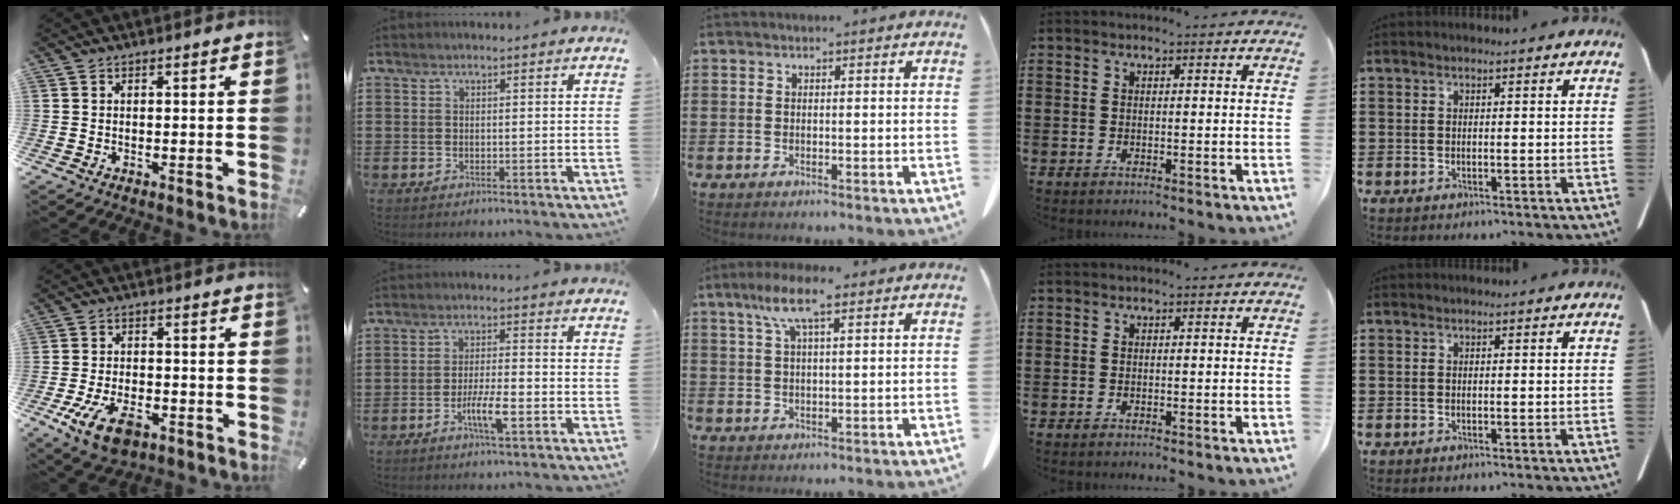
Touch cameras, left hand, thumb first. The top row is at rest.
{"thumb": {"total": 9.8, "force": [-4.7, 5.5, 6.7], "torque": [-0.136, 0.008, -0.085]}, "index": {"total": 5.4, "force": [-2.2, 1.1, 4.8], "torque": [-0.091, -0.001, -0.041]}, "middle": {"total": 6.6, "force": [3.6, 1.3, 5.4], "torque": [-0.114, 0.009, 0.061]}}